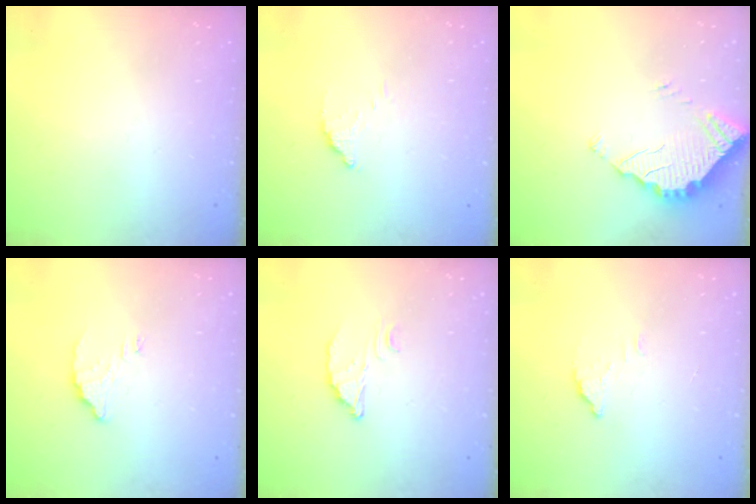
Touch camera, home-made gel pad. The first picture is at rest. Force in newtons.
{"total": 2.8, "press": 2.8, "slide": 0.0}
{"total": 3.5, "press": 3.5, "slide": 0.2}
{"total": 3.5, "press": 3.4, "slide": 0.4}
{"total": 2.8, "press": 2.8, "slide": 0.2}
{"total": 2.8, "press": 2.8, "slide": 0.1}